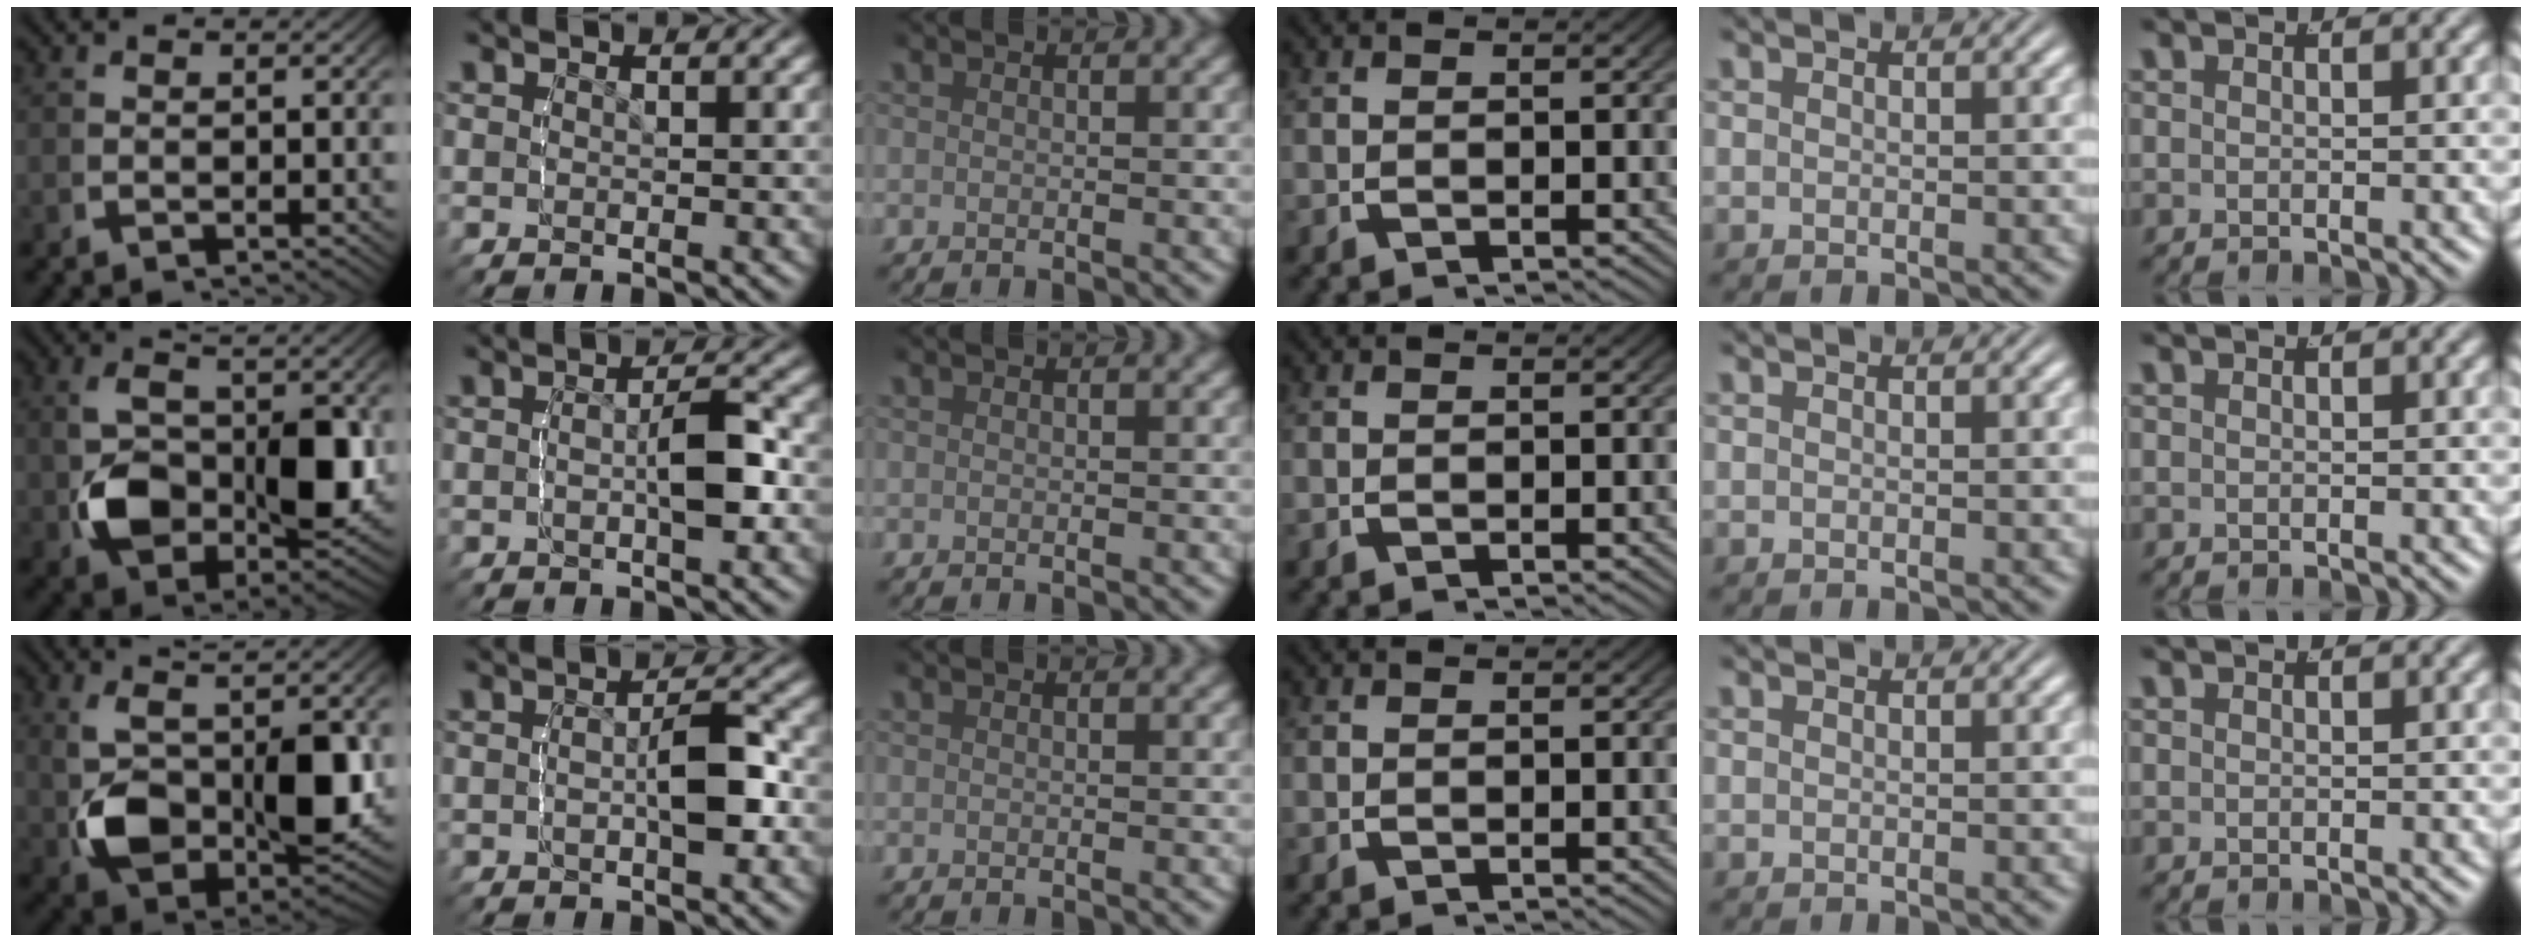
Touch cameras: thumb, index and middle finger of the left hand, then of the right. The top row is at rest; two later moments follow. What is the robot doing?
{"motion": "lift_and_place", "object": "stress ball aka squeeze ball"}